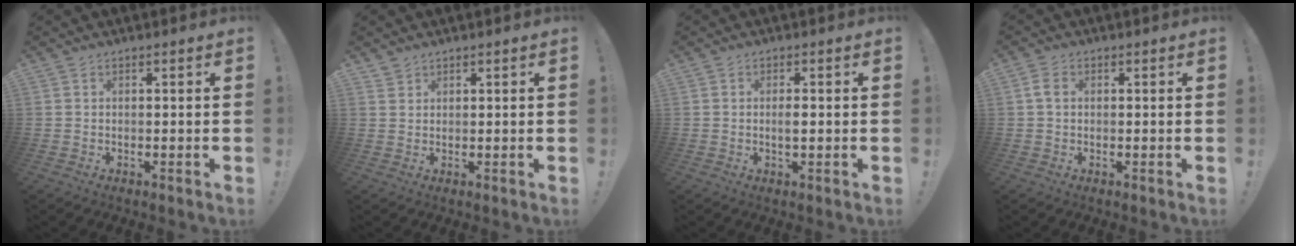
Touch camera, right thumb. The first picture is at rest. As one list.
[{"total": 1.8, "force": [1.6, 0.8, 0.2], "torque": [0.001, -0.010, 0.030]}, {"total": 2.0, "force": [-0.2, 0.7, 1.9], "torque": [-0.029, -0.001, -0.007]}, {"total": 3.1, "force": [0.6, 2.1, 2.2], "torque": [-0.037, 0.005, 0.010]}]